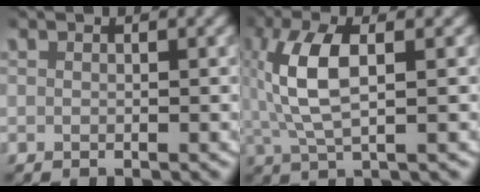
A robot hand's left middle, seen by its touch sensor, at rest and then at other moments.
{"total": 5.9, "force": [1.0, 2.2, 5.4], "torque": [-0.114, 0.007, 0.019]}